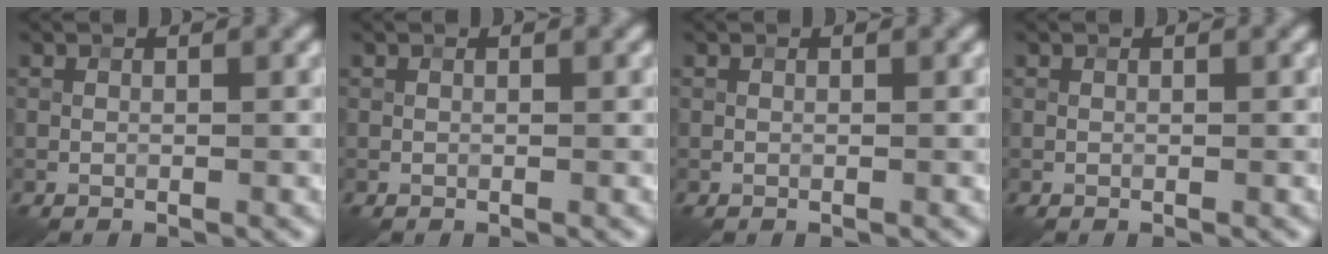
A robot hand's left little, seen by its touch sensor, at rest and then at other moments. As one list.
[{"total": 0.0}, {"total": 0.0}, {"total": 0.0}]